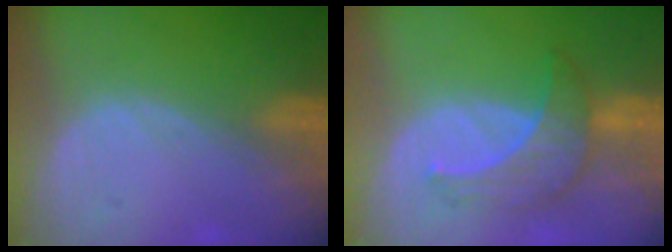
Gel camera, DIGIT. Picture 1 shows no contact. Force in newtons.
{"total": 5.8, "press": 5.8, "slide": 0.6}